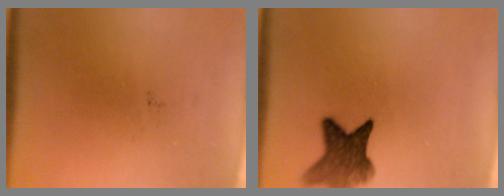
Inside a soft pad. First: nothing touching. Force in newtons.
{"total": 7.5}